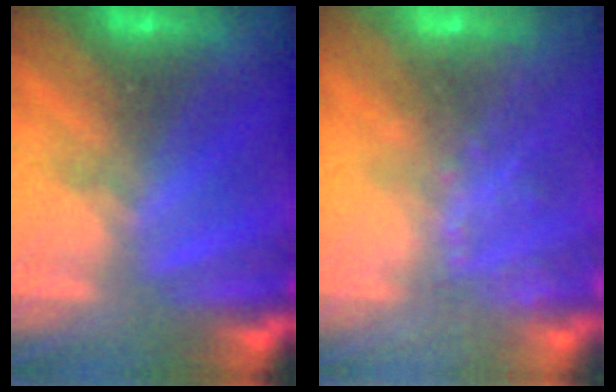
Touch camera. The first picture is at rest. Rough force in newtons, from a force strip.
{"total": 6.0}